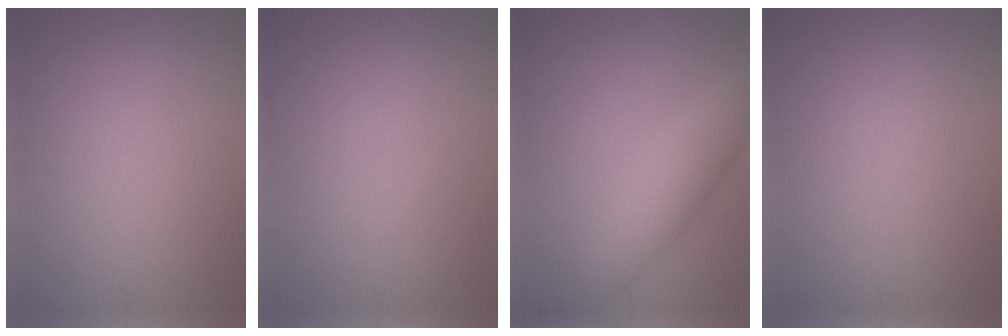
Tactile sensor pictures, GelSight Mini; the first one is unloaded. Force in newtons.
{"total": 0.0}
{"total": 5.3, "press": 5.3, "slide": 0.2}
{"total": 0.0}